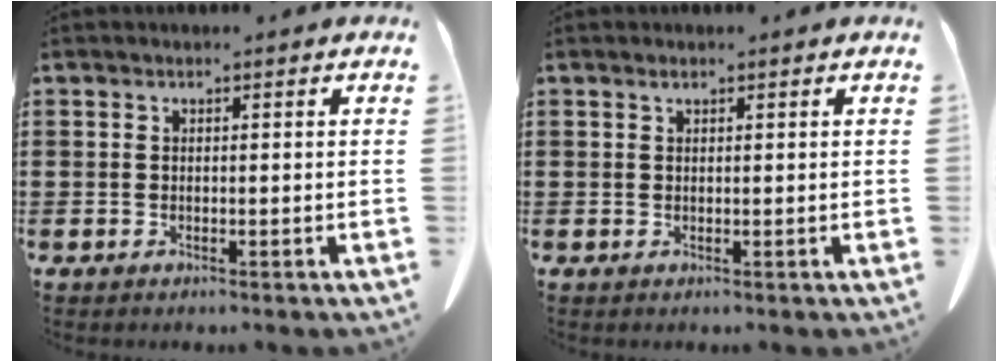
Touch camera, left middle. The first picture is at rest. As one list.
[{"total": 0.6, "force": [0.5, 0.1, 0.4], "torque": [-0.011, -0.001, 0.010]}]